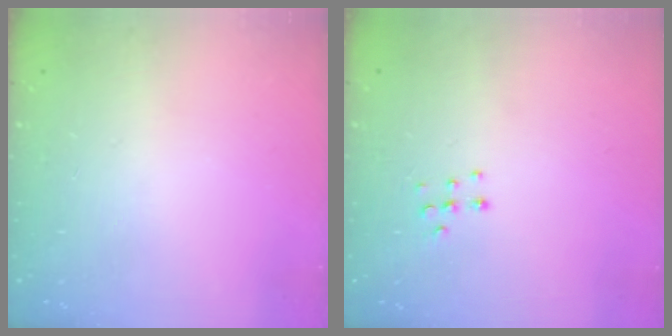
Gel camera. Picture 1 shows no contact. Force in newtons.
{"total": 5.9, "press": 5.9, "slide": 0.4}